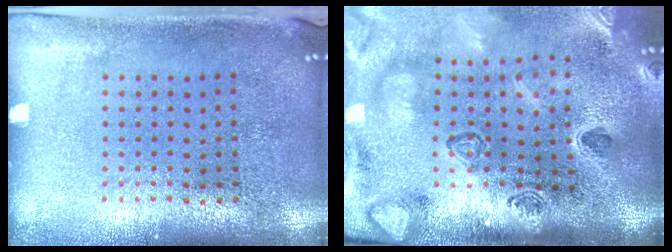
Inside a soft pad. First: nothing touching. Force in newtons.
{"total": 4.4, "press": 3.1, "slide": 3.1}